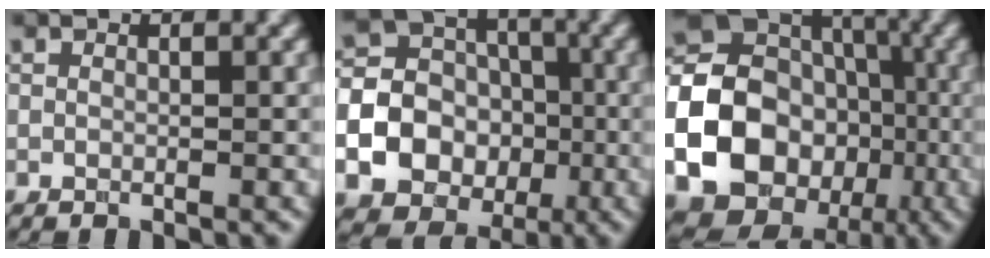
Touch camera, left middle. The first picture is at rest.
{"total": 20.9, "force": [-5.9, 19.3, 5.5], "torque": [-0.156, -0.046, -0.125]}
{"total": 26.2, "force": [-6.6, 23.6, 9.2], "torque": [-0.199, -0.022, -0.157]}